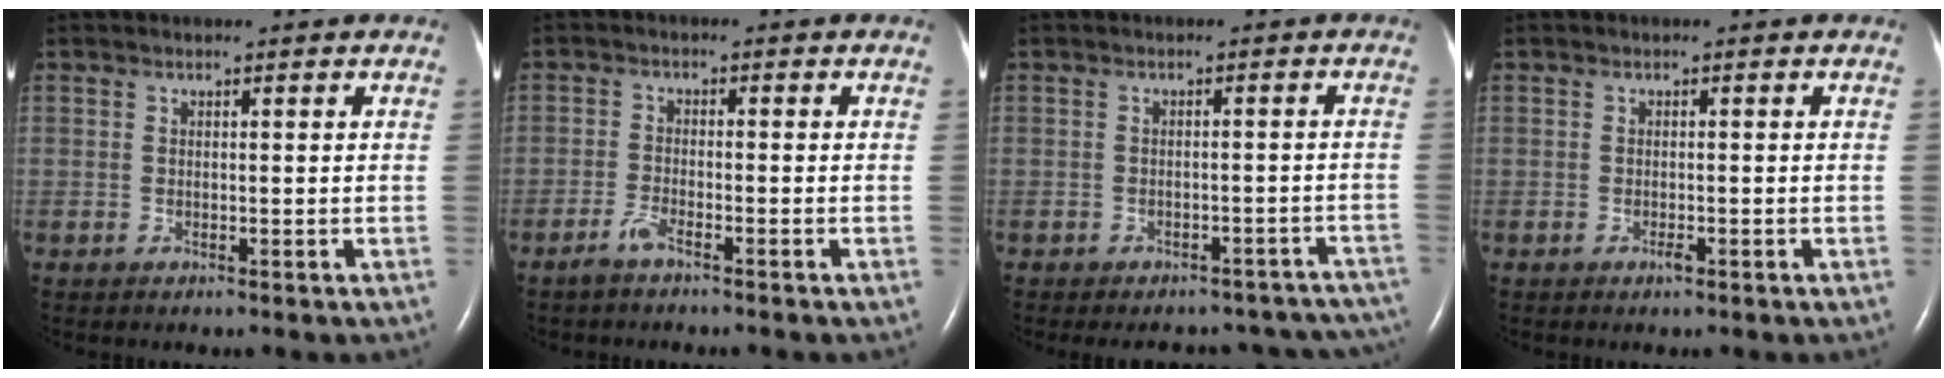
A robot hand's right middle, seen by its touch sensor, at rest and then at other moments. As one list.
[{"total": 2.5, "force": [-2.1, 0.2, 1.5], "torque": [-0.042, -0.004, -0.043]}, {"total": 19.0, "force": [-16.5, 7.5, 5.6], "torque": [-0.083, 0.018, -0.172]}, {"total": 0.9, "force": [-0.6, 0.1, 0.6], "torque": [-0.015, -0.001, -0.009]}]